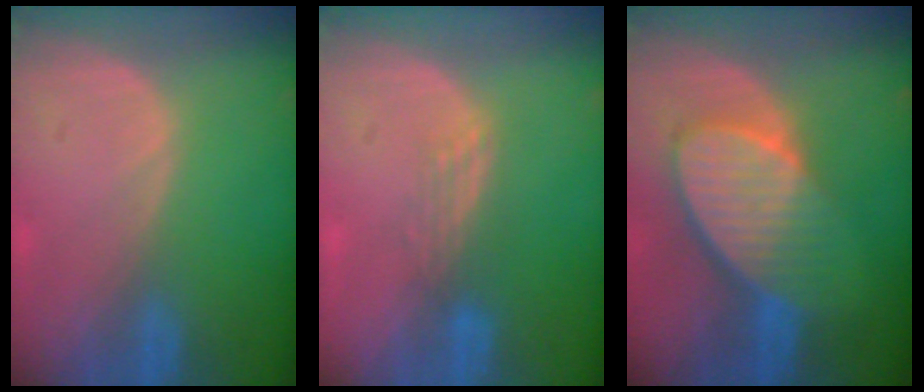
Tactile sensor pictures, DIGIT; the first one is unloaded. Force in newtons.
{"total": 3.0, "press": 2.5, "slide": 1.7}
{"total": 8.9, "press": 8.0, "slide": 3.9}